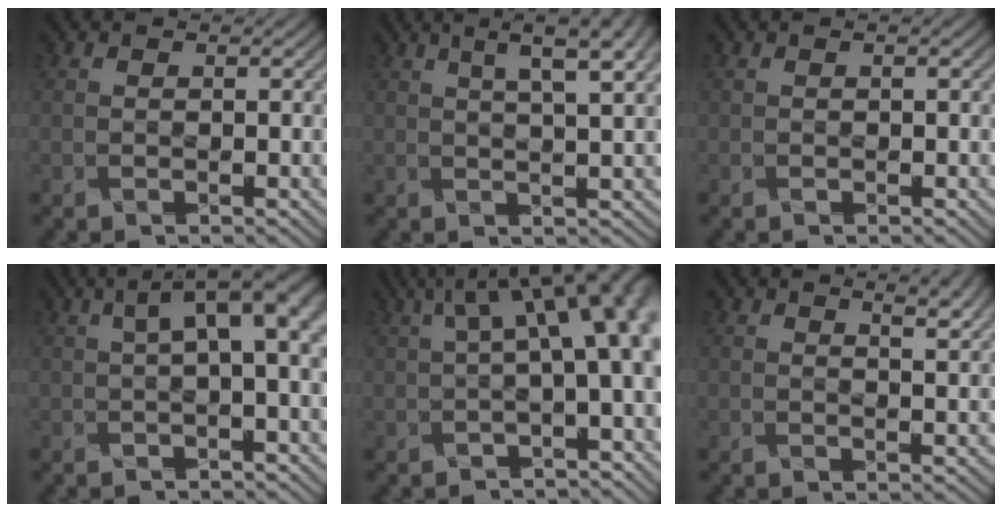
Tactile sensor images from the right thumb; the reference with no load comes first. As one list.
[{"total": 7.8, "force": [4.0, 1.9, 6.4], "torque": [-0.075, 0.031, 0.046]}, {"total": 0.5, "force": [0.1, 0.1, 0.5], "torque": [-0.009, 0.003, -0.003]}, {"total": 6.1, "force": [1.0, 1.6, 5.8], "torque": [-0.083, 0.020, 0.018]}, {"total": 10.7, "force": [2.3, 3.3, 9.9], "torque": [-0.131, 0.024, 0.044]}, {"total": 4.3, "force": [2.8, 1.2, 3.1], "torque": [-0.033, 0.016, 0.029]}]